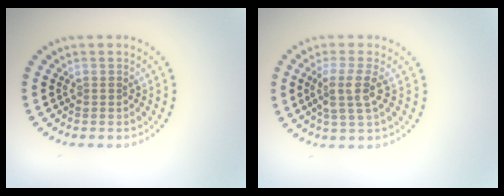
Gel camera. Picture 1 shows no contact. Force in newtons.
{"total": 3.1, "press": 2.4, "slide": 1.9}